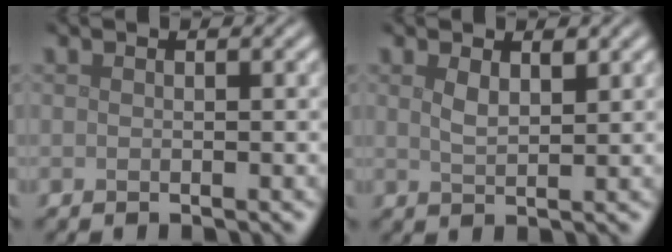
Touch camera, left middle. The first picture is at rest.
{"total": 1.7, "force": [0.9, 0.7, 1.3], "torque": [-0.030, -0.004, 0.019]}